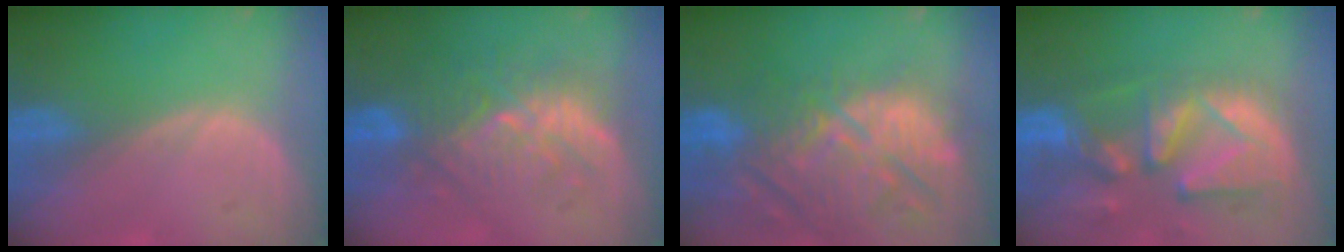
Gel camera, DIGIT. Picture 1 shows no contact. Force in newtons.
{"total": 9.3, "press": 8.9, "slide": 2.7}
{"total": 14.9, "press": 12.9, "slide": 7.4}
{"total": 13.3, "press": 11.4, "slide": 6.8}